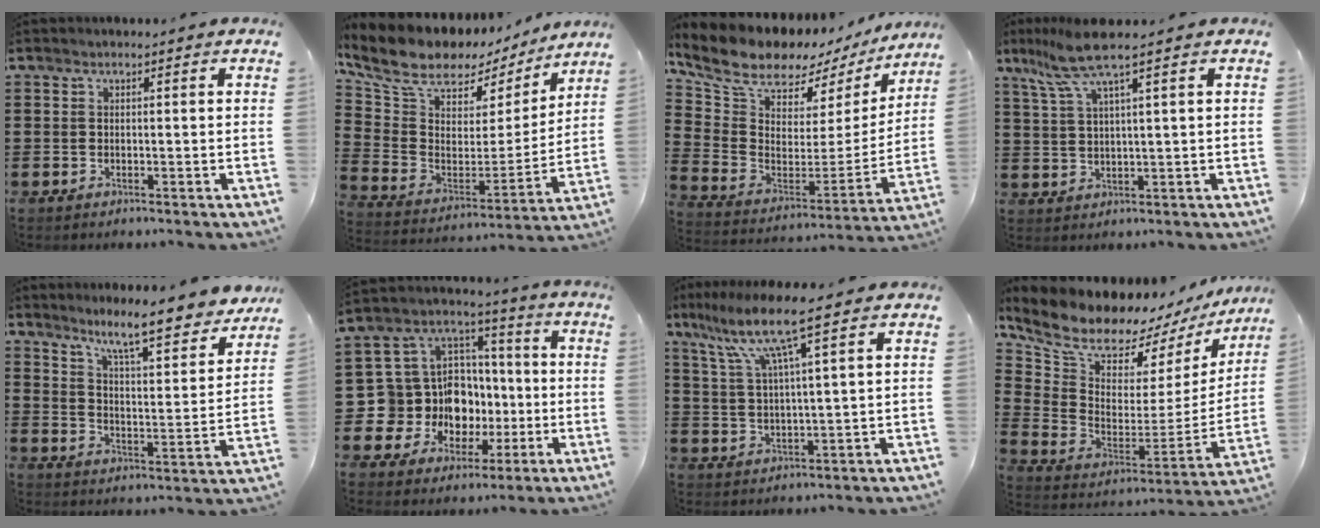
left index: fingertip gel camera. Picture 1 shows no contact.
{"total": 10.5, "force": [8.2, 4.7, 4.5], "torque": [-0.121, -0.050, 0.148]}
{"total": 10.2, "force": [8.6, 3.7, 4.0], "torque": [-0.115, -0.056, 0.154]}
{"total": 7.2, "force": [4.5, 0.2, 5.7], "torque": [-0.131, -0.009, 0.076]}
{"total": 8.3, "force": [7.3, -0.2, 3.9], "torque": [-0.087, -0.055, 0.117]}
{"total": 12.0, "force": [-2.6, 11.2, 3.2], "torque": [-0.103, -0.015, -0.032]}
{"total": 9.7, "force": [6.1, 0.3, 7.6], "torque": [-0.172, -0.021, 0.099]}
{"total": 10.6, "force": [9.2, 3.5, 3.9], "torque": [-0.127, -0.062, 0.169]}